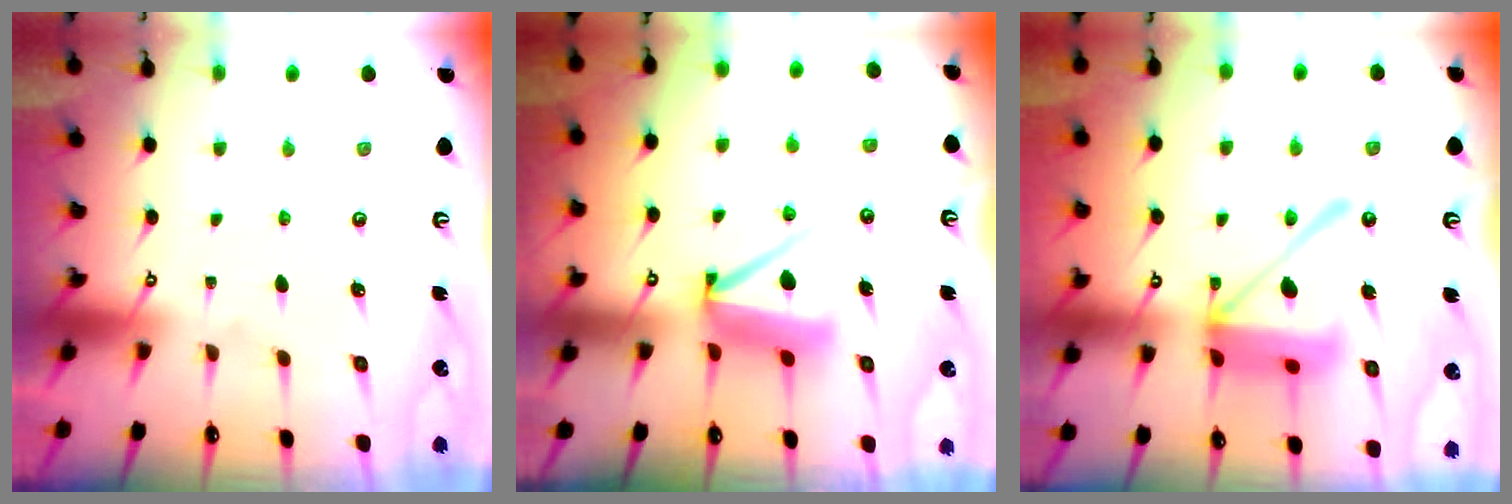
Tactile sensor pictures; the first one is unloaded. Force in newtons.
{"total": 9.4, "press": 9.4, "slide": 1.1}
{"total": 16.4, "press": 16.3, "slide": 2.1}